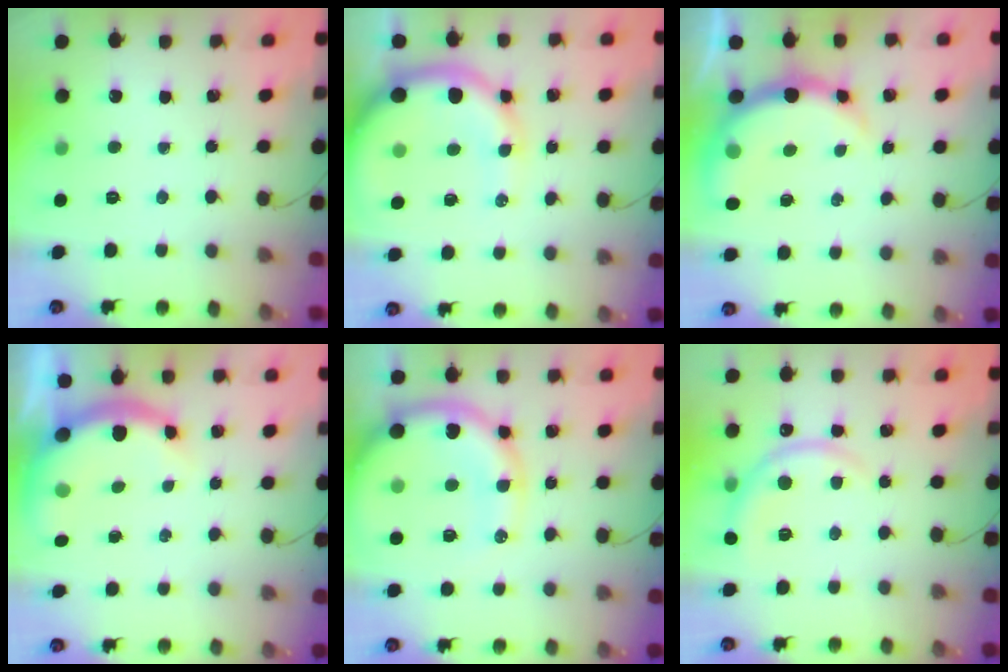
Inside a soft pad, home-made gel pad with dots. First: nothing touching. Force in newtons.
{"total": 12.6, "press": 12.2, "slide": 3.0}
{"total": 8.7, "press": 8.5, "slide": 1.8}
{"total": 8.2, "press": 8.2, "slide": 0.9}
{"total": 17.9, "press": 17.5, "slide": 3.8}
{"total": 7.2, "press": 7.2, "slide": 0.6}